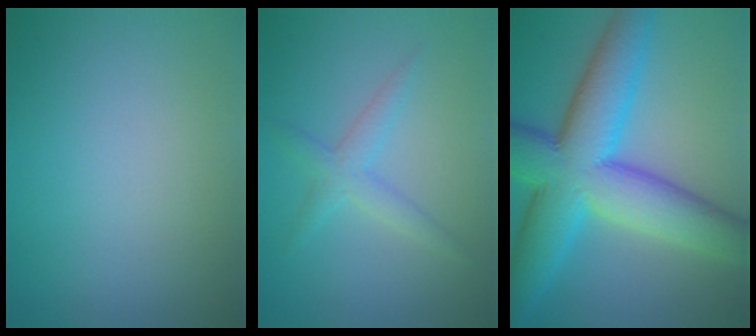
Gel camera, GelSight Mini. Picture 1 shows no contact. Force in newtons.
{"total": 2.1, "press": 2.1, "slide": 0.0}
{"total": 11.8, "press": 11.8, "slide": 0.1}